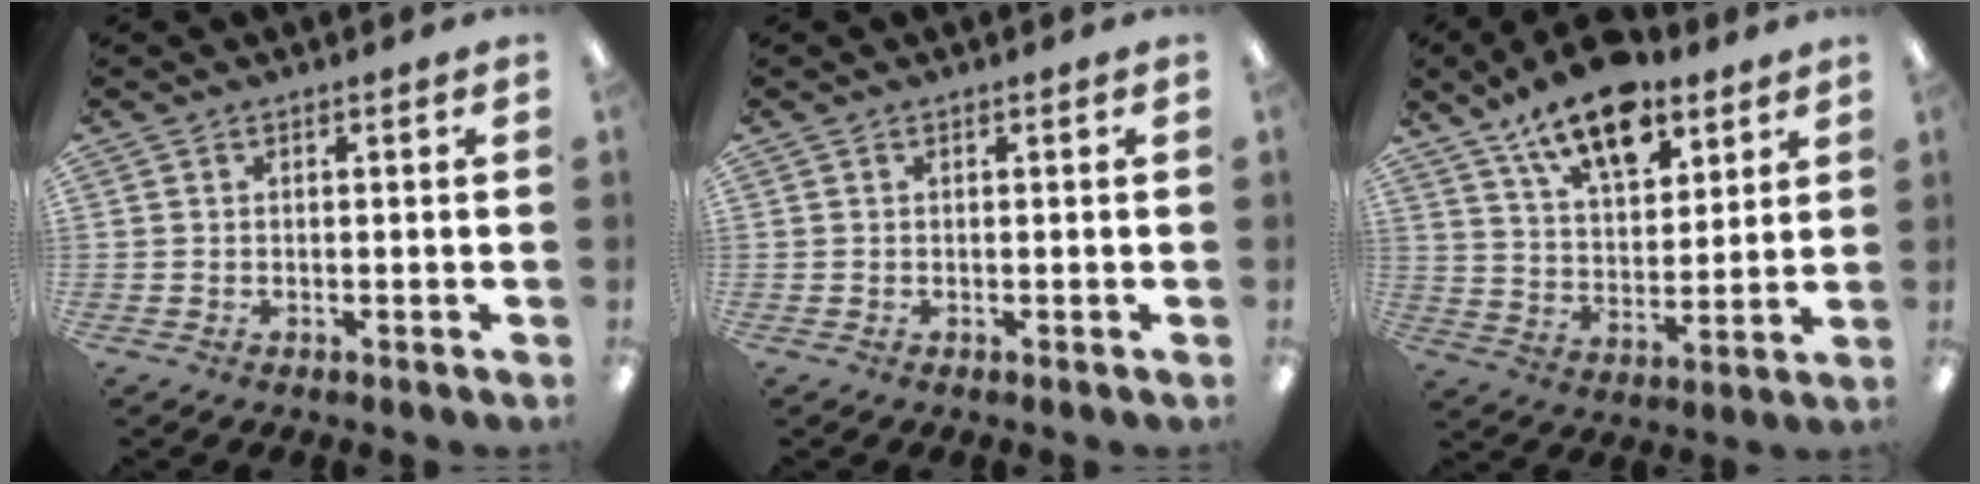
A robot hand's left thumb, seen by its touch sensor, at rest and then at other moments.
{"total": 0.0}
{"total": 15.4, "force": [10.9, 6.9, 8.3], "torque": [-0.133, -0.056, 0.192]}